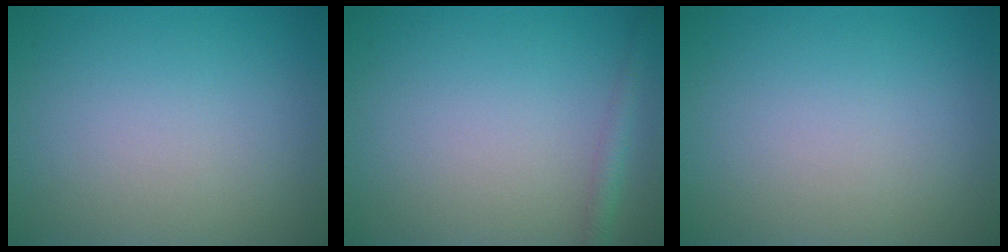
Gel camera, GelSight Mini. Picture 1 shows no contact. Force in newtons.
{"total": 1.5, "press": 1.5, "slide": 0.1}
{"total": 0.0}